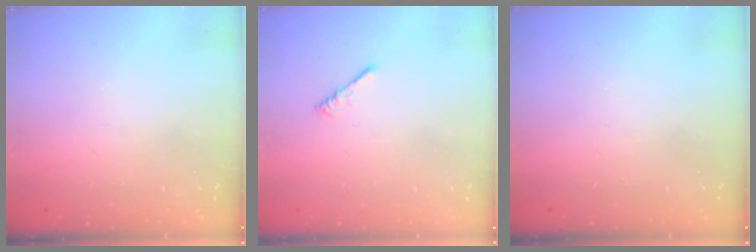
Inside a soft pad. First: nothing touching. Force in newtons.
{"total": 0.0}
{"total": 0.0}